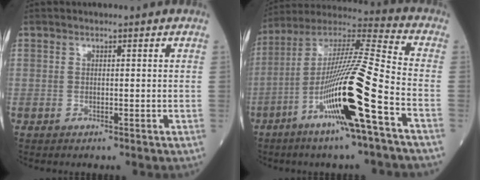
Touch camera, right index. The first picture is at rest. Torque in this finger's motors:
{"motor_torque": [2.14, 0.00, 1.05, 0.21]}